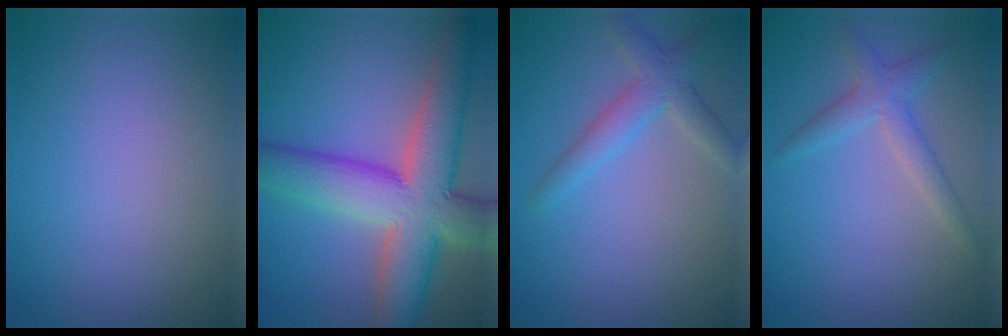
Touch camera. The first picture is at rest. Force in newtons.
{"total": 11.0, "press": 11.0, "slide": 0.7}
{"total": 3.0, "press": 3.0, "slide": 0.1}
{"total": 2.5, "press": 2.5, "slide": 0.0}